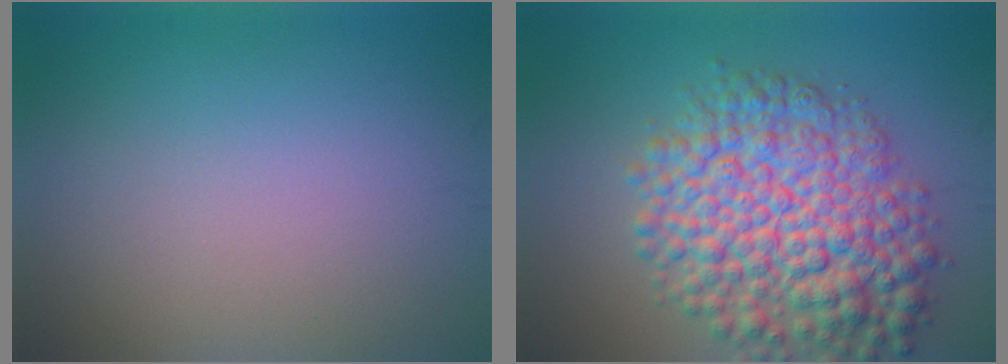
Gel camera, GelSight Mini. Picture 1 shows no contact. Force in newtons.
{"total": 10.0, "press": 10.0, "slide": 0.3}